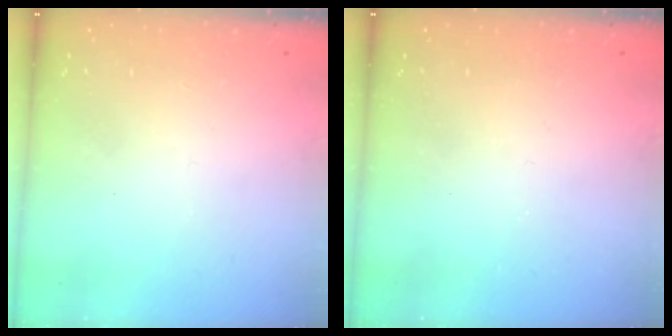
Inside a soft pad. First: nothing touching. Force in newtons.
{"total": 0.0}